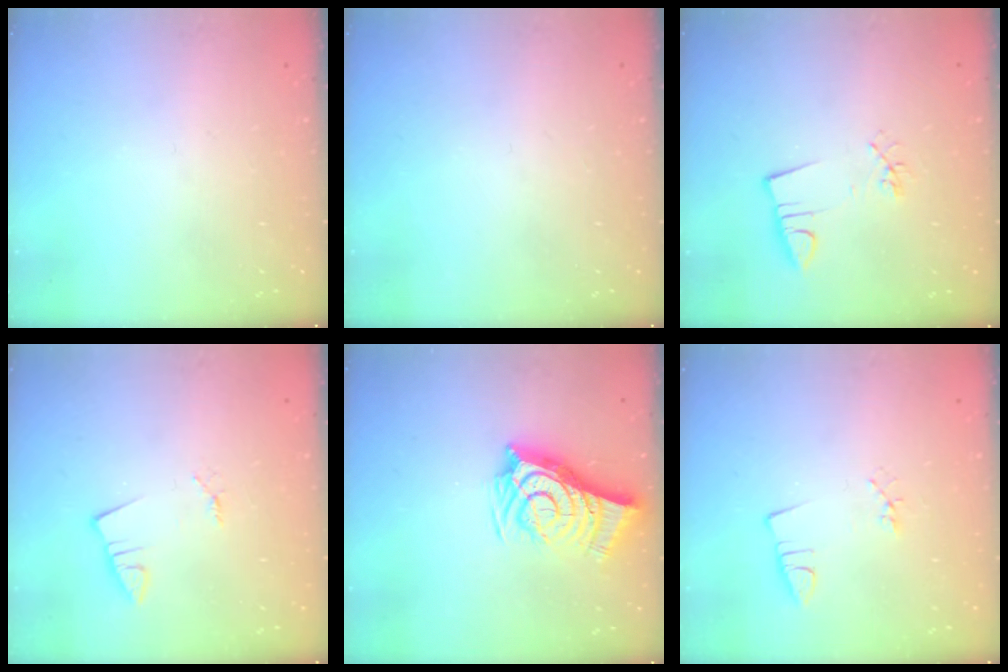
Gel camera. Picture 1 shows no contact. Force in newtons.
{"total": 0.0}
{"total": 2.5, "press": 0.9, "slide": 2.4}
{"total": 1.4, "press": 1.4, "slide": 0.1}
{"total": 12.3, "press": 11.7, "slide": 3.9}
{"total": 1.9, "press": 1.4, "slide": 1.3}